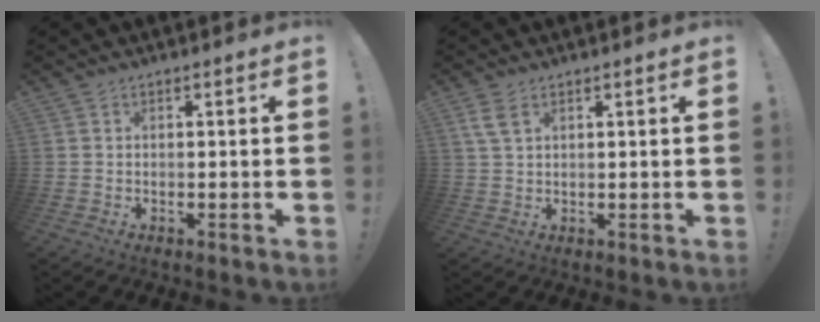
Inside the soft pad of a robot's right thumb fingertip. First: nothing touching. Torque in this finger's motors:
{"motor_torque": [-0.07, -0.12, 0.06, 0.01, -0.01]}